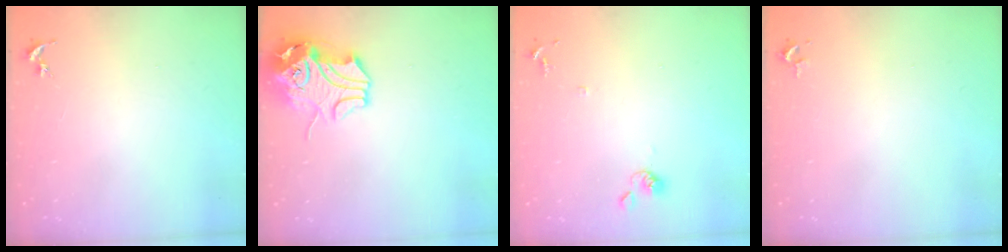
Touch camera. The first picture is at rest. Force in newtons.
{"total": 12.4, "press": 12.2, "slide": 2.1}
{"total": 7.8, "press": 7.8, "slide": 0.7}
{"total": 2.2, "press": 2.2, "slide": 0.3}